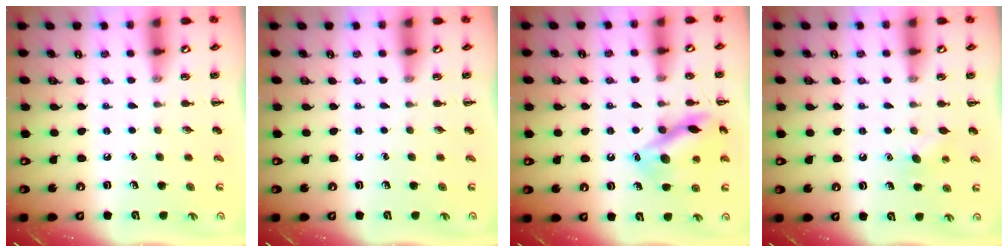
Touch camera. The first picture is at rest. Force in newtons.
{"total": 0.0}
{"total": 13.5, "press": 13.4, "slide": 1.6}
{"total": 5.1, "press": 4.9, "slide": 1.5}